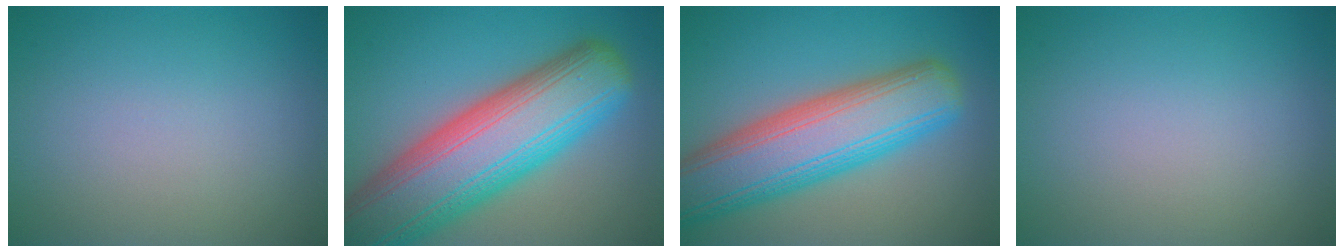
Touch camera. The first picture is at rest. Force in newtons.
{"total": 14.4, "press": 14.4, "slide": 0.6}
{"total": 10.8, "press": 10.8, "slide": 0.4}
{"total": 0.0}